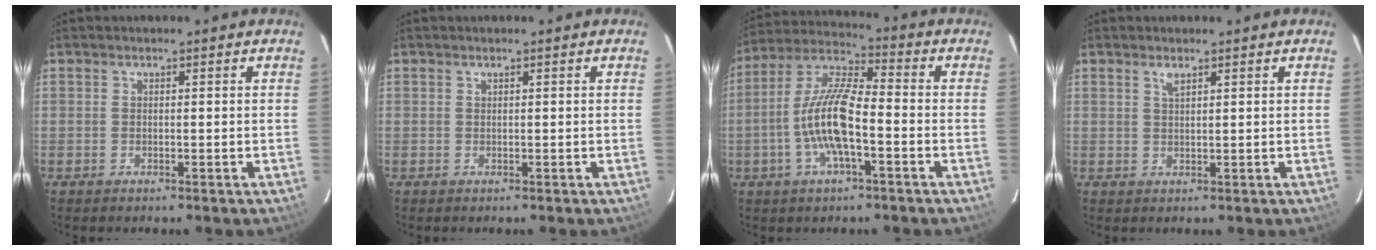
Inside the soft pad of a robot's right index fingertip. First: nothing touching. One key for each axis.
{"total": 0.0}
{"total": 13.3, "fx": -3.3, "fy": 3.8, "fz": 12.3, "tx": -0.250, "ty": 0.004, "tz": -0.067}
{"total": 1.4, "fx": 1.0, "fy": 0.4, "fz": 1.0, "tx": -0.018, "ty": 0.003, "tz": 0.019}